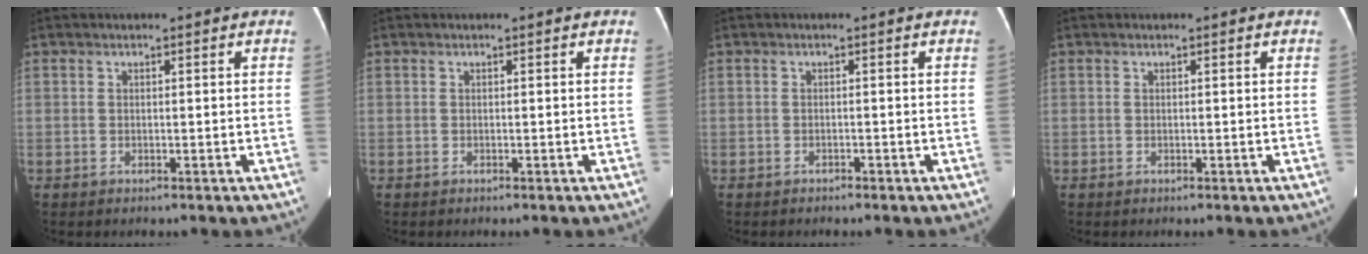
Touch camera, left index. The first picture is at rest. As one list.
[{"total": 0.0}, {"total": 0.7, "force": [-0.6, 0.1, 0.1], "torque": [-0.006, -0.001, -0.012]}, {"total": 0.0}]